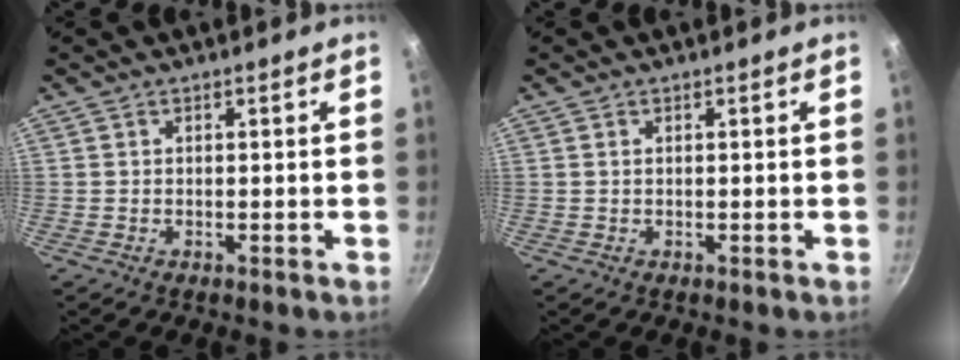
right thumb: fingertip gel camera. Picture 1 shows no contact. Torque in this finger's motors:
{"motor_torque": [0.36, 0.10, 0.39, -0.17, 0.01]}